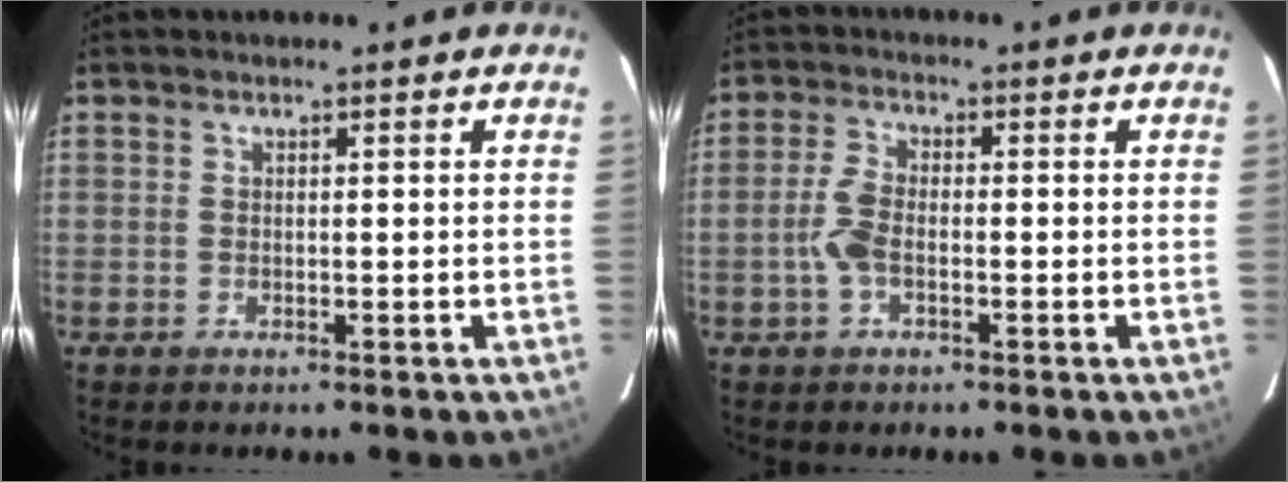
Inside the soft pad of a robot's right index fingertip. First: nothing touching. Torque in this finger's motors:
{"motor_torque": [0.78, -0.16, 0.42, 0.09]}